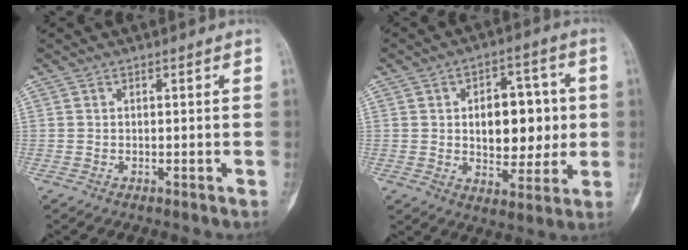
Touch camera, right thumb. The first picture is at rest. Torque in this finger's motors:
{"motor_torque": [0.89, 0.96, 0.10, -0.04, 0.10]}